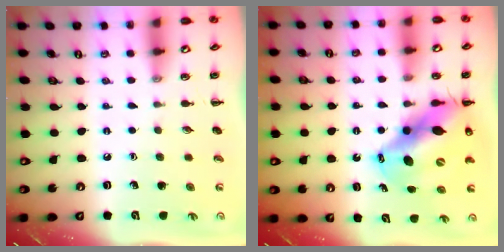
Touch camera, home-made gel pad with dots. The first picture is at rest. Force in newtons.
{"total": 15.0, "press": 14.4, "slide": 4.2}